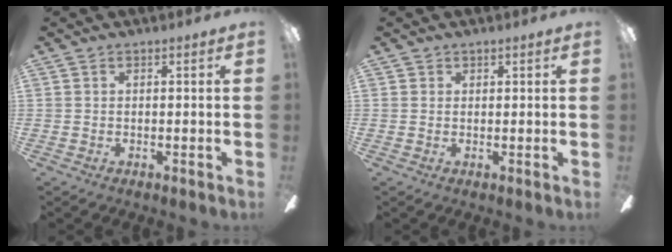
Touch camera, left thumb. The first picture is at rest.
{"total": 0.8, "force": [0.6, 0.4, -0.4], "torque": [0.008, 0.000, 0.011]}